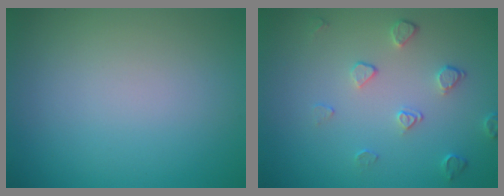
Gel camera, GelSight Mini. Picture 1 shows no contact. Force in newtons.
{"total": 2.0, "press": 1.3, "slide": 1.5}